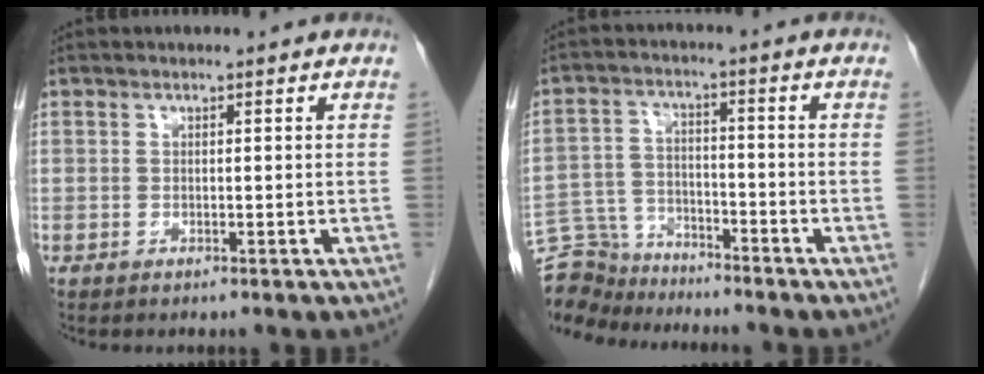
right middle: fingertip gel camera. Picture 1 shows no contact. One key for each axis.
{"total": 9.9, "fx": -9.6, "fy": 2.6, "fz": 0.3, "tx": -0.015, "ty": 0.012, "tz": -0.179}